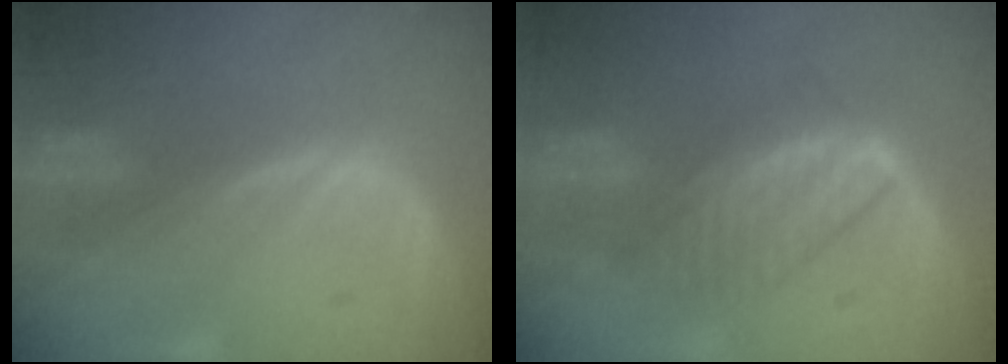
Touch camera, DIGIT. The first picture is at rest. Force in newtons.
{"total": 6.7, "press": 6.4, "slide": 1.8}